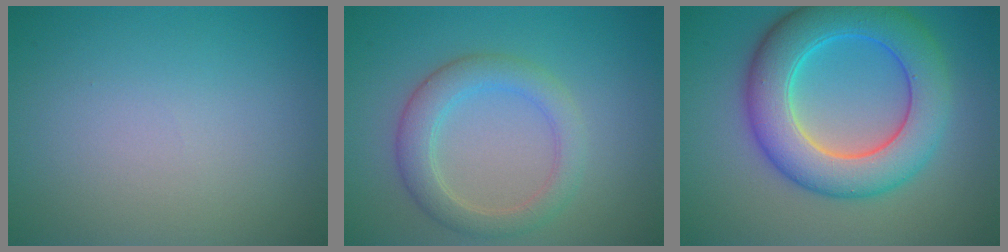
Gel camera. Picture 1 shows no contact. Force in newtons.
{"total": 3.7, "press": 3.7, "slide": 0.3}
{"total": 8.9, "press": 8.9, "slide": 0.3}